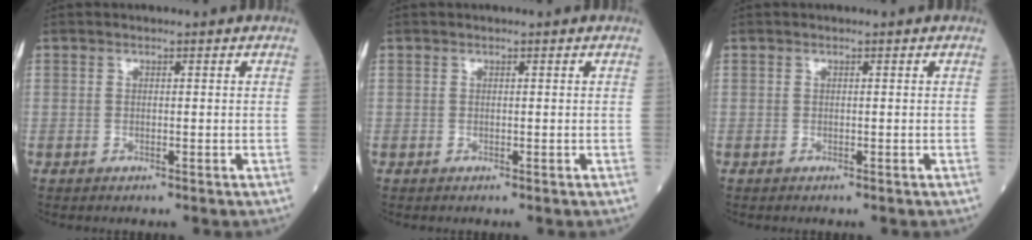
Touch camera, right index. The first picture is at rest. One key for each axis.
{"total": 0.0}
{"total": 0.0}